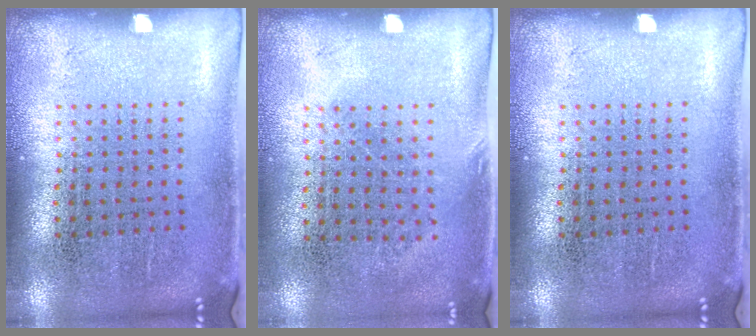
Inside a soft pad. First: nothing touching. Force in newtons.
{"total": 0.8, "press": 0.6, "slide": 0.5}
{"total": 0.0}